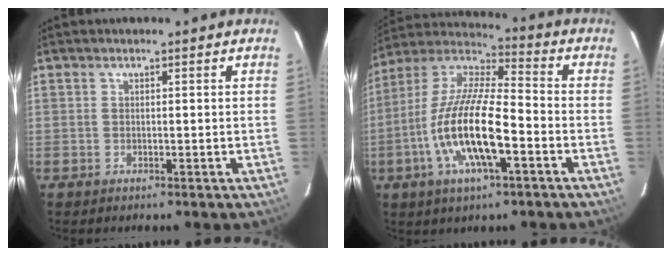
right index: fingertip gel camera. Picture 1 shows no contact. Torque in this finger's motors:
{"motor_torque": [1.28, -0.86, 1.05, 0.21]}